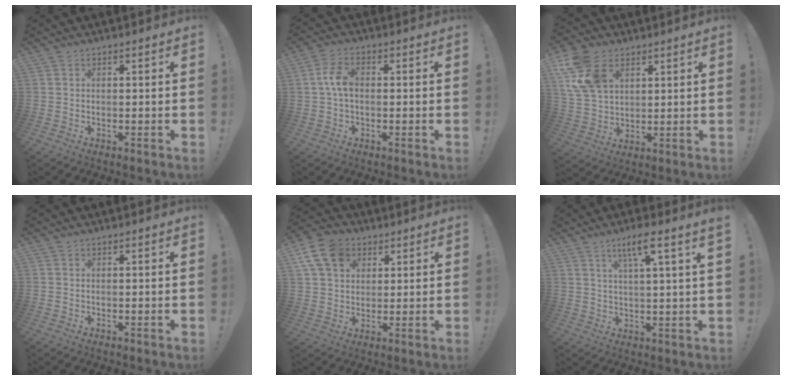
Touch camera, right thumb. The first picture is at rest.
{"total": 5.9, "force": [0.0, 3.4, 4.8], "torque": [-0.099, 0.011, -0.001]}
{"total": 14.0, "force": [6.3, 9.6, 7.9], "torque": [-0.162, -0.018, 0.127]}
{"total": 0.0}
{"total": 12.3, "force": [5.6, 9.1, 6.0], "torque": [-0.110, -0.016, 0.111]}
{"total": 7.2, "force": [3.8, -0.2, 6.2], "torque": [-0.095, -0.014, 0.055]}